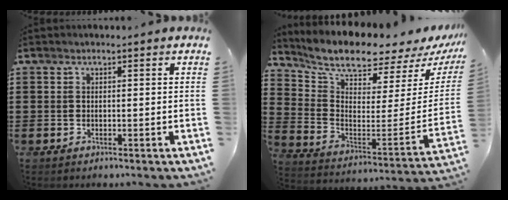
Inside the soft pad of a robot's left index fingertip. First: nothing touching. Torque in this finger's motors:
{"motor_torque": [2.14, 0.00, 1.05, 0.21]}